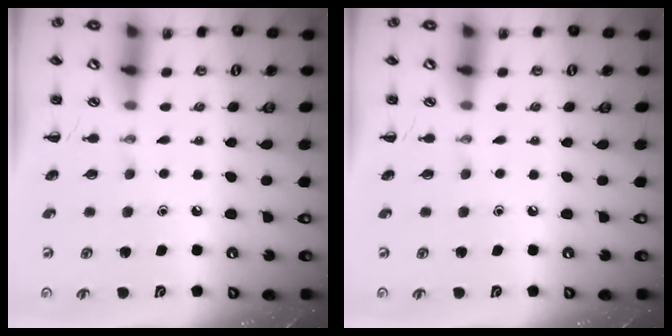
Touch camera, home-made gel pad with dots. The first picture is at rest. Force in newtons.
{"total": 0.0}